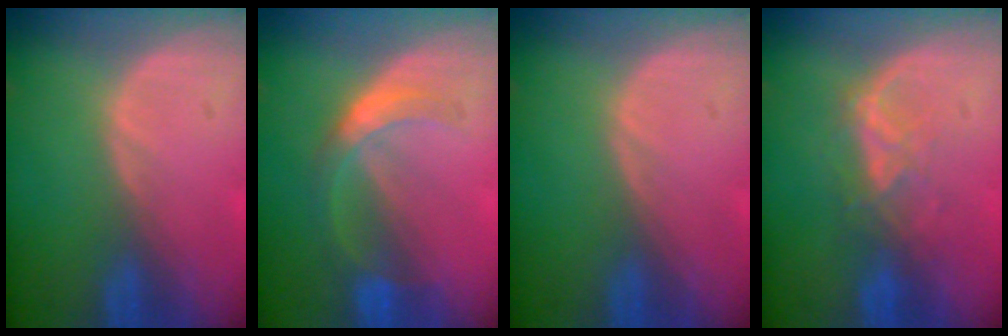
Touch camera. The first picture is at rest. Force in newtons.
{"total": 5.6, "press": 5.1, "slide": 2.2}
{"total": 0.0}
{"total": 4.1, "press": 4.1, "slide": 0.6}